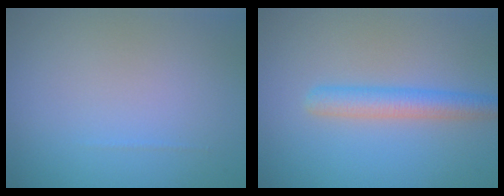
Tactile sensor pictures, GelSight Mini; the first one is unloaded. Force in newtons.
{"total": 3.3, "press": 3.2, "slide": 0.1}